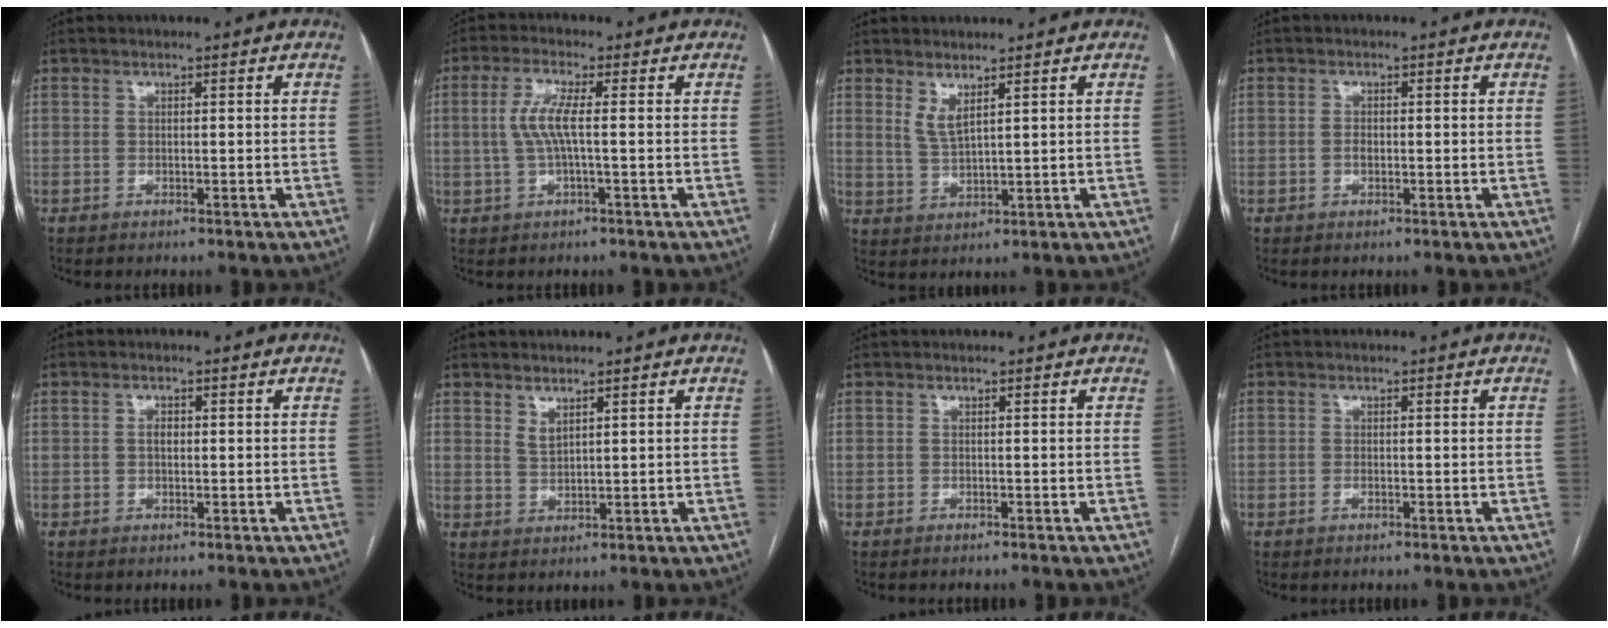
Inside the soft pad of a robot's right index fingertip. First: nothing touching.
{"total": 4.9, "force": [0.2, 0.6, 4.9], "torque": [-0.108, 0.009, 0.002]}
{"total": 3.0, "force": [2.0, 0.3, 2.2], "torque": [-0.050, -0.012, 0.046]}
{"total": 1.1, "force": [-0.3, 0.7, 0.9], "torque": [-0.016, 0.002, -0.005]}
{"total": 1.2, "force": [0.1, 0.7, 1.0], "torque": [-0.019, 0.003, 0.000]}
{"total": 1.9, "force": [1.5, 0.6, 1.1], "torque": [-0.023, -0.007, 0.036]}
{"total": 0.7, "force": [-0.6, 0.1, 0.3], "torque": [-0.002, 0.001, -0.008]}
{"total": 0.7, "force": [-0.3, 0.2, 0.5], "torque": [-0.014, -0.001, -0.005]}